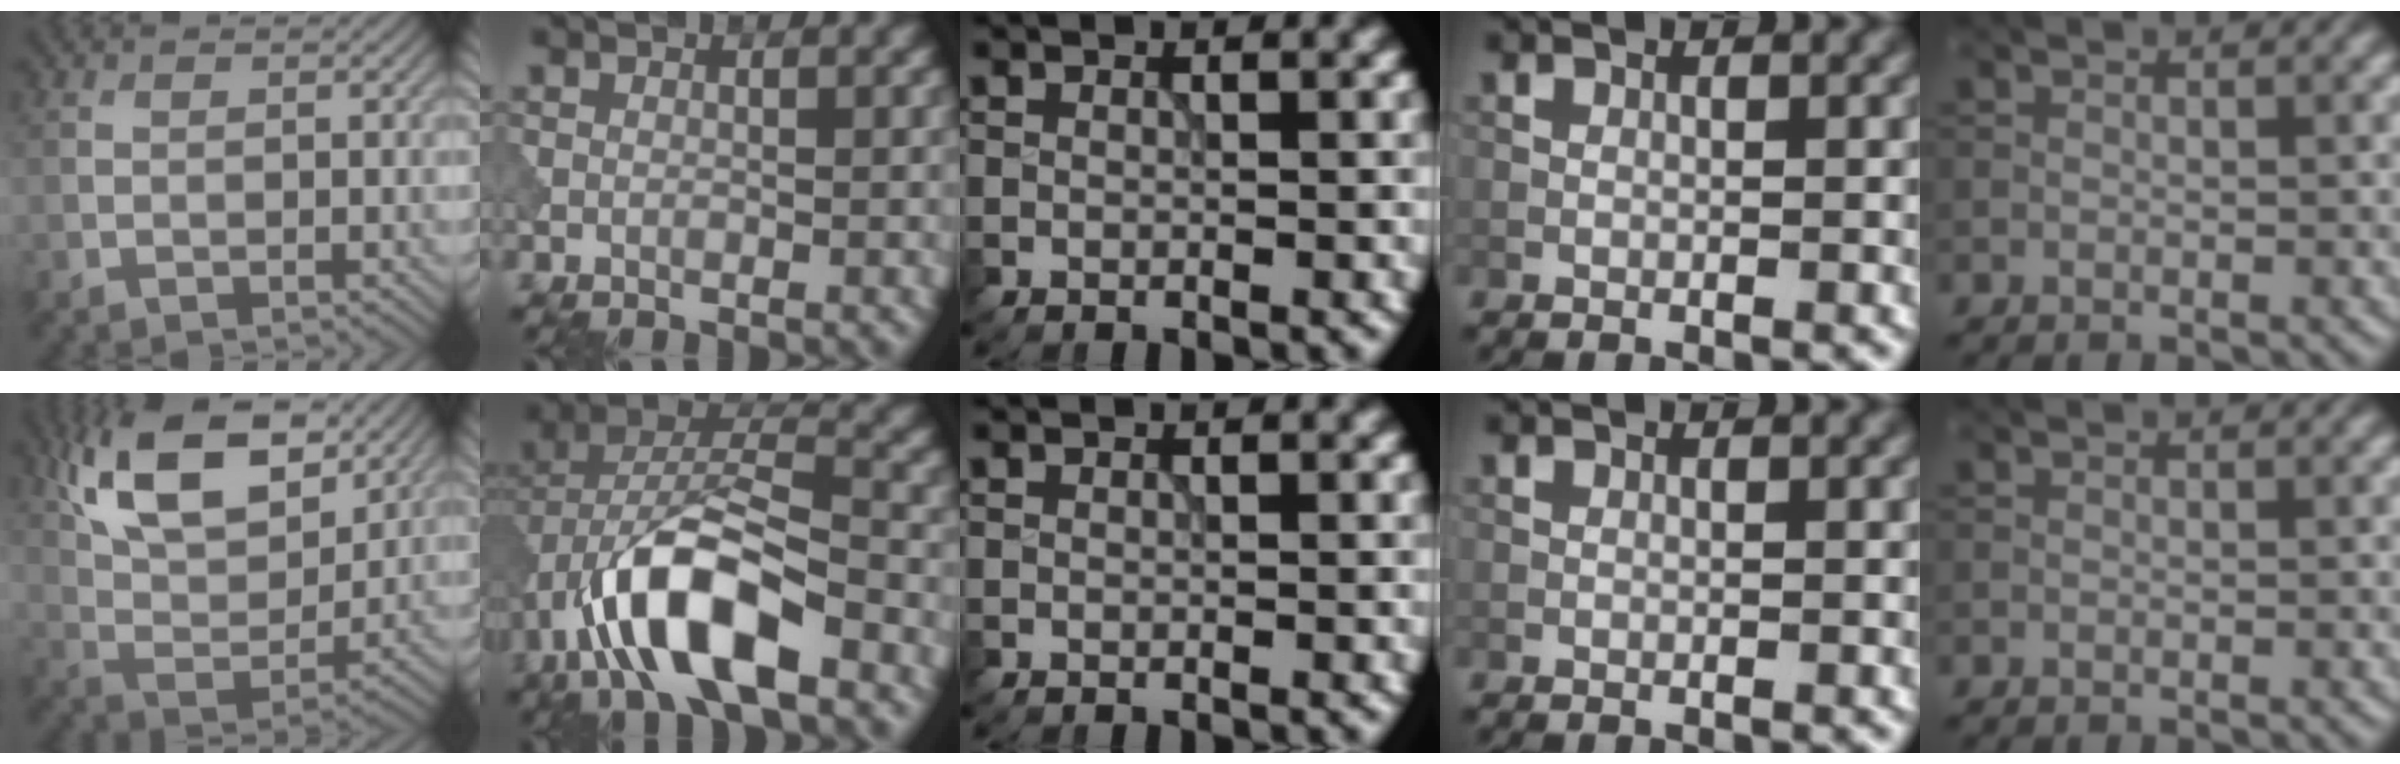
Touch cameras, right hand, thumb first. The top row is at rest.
{"thumb": {"total": 15.0, "force": [8.5, 7.1, 10.1], "torque": [-0.201, 0.006, 0.140]}, "index": {"total": 10.9, "force": [-5.0, 4.3, 8.7], "torque": [-0.162, 0.013, -0.093]}}